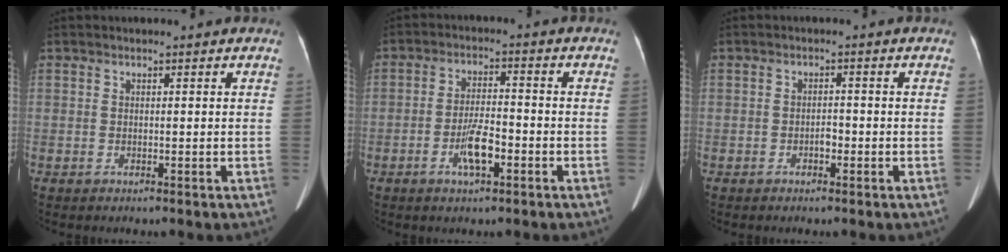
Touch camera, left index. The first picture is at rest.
{"total": 5.4, "force": [-2.4, 1.3, 4.6], "torque": [-0.094, 0.003, -0.044]}
{"total": 1.4, "force": [-0.8, 0.6, 1.0], "torque": [-0.014, 0.003, -0.014]}